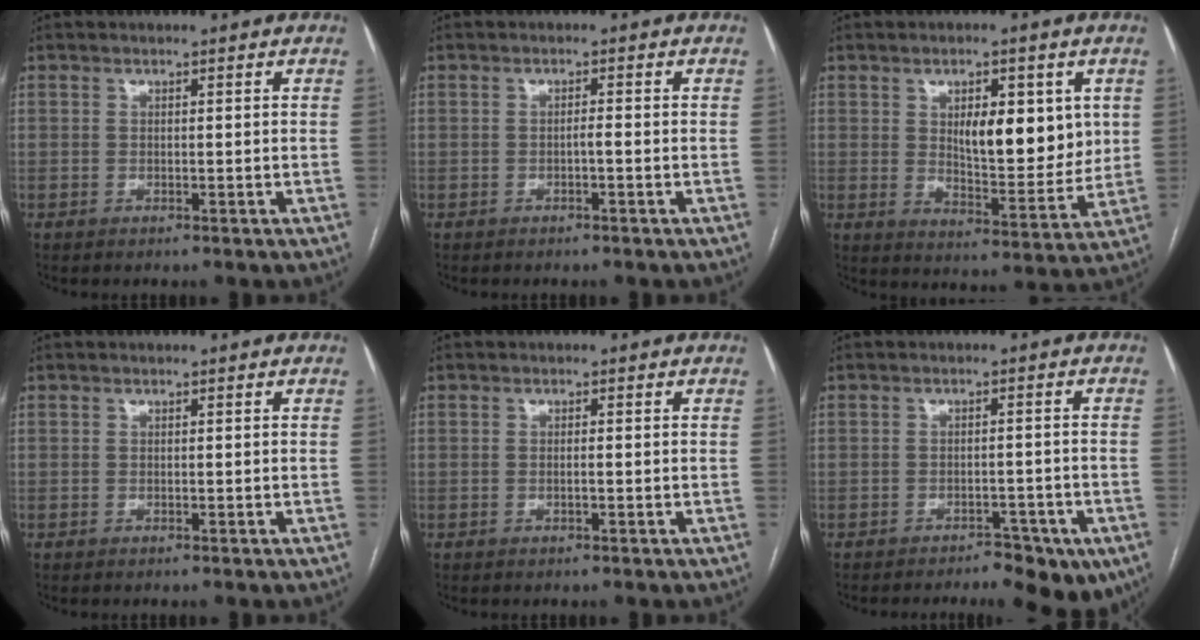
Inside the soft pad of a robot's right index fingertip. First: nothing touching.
{"total": 1.0, "force": [-0.5, 0.0, 0.8], "torque": [-0.012, 0.003, -0.009]}
{"total": 11.2, "force": [2.9, 4.3, 9.9], "torque": [-0.140, -0.003, 0.051]}
{"total": 0.0}
{"total": 0.8, "force": [-0.2, 0.0, 0.7], "torque": [-0.017, 0.000, -0.002]}
{"total": 8.1, "force": [-5.5, 2.9, 5.2], "torque": [-0.054, 0.009, -0.075]}